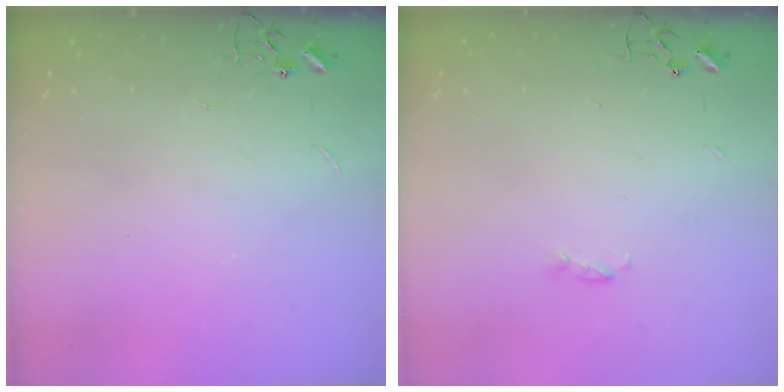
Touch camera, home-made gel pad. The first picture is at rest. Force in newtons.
{"total": 2.3, "press": 2.2, "slide": 0.4}